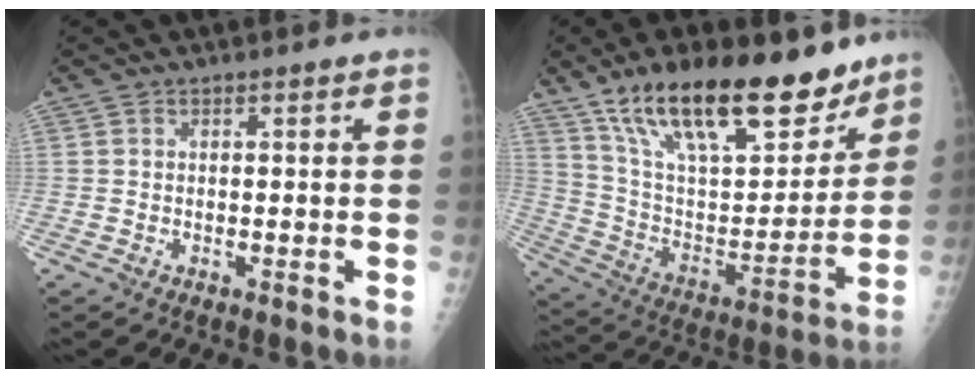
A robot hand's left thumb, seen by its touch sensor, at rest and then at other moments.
{"total": 27.5, "force": [18.8, 10.8, 17.0], "torque": [-0.238, -0.060, 0.316]}